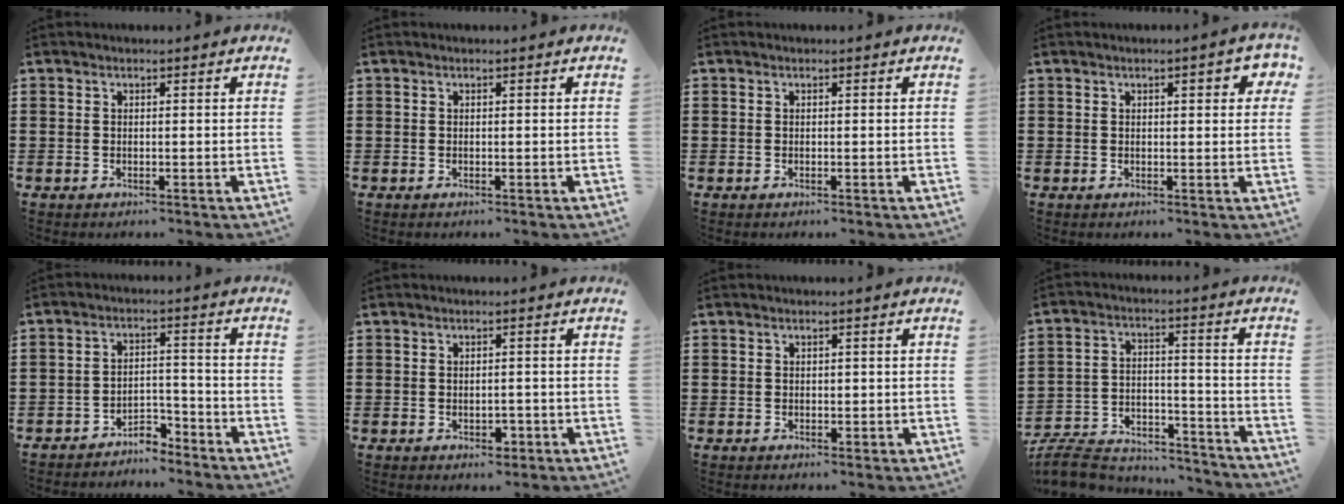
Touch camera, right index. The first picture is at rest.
{"total": 0.0}
{"total": 0.0}
{"total": 2.7, "force": [0.9, 0.8, 2.4], "torque": [-0.034, 0.001, 0.010]}
{"total": 4.2, "force": [-4.1, 0.7, 0.5], "torque": [-0.015, 0.008, -0.084]}
{"total": 2.2, "force": [-0.7, 1.3, 1.6], "torque": [-0.031, 0.001, -0.013]}
{"total": 0.9, "force": [0.2, 0.8, 0.4], "torque": [-0.010, 0.005, 0.003]}
{"total": 8.1, "force": [-7.8, 1.5, 1.5], "torque": [-0.041, 0.014, -0.156]}